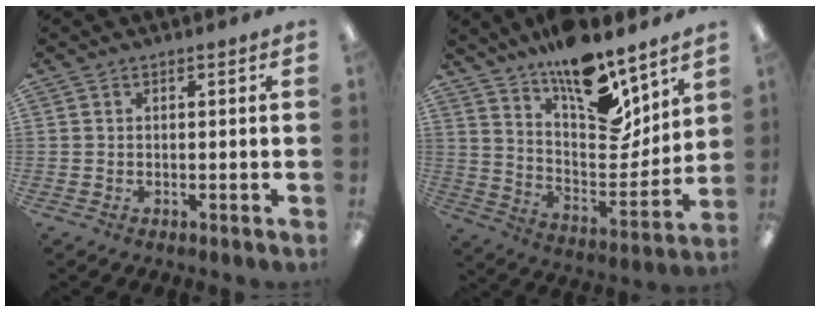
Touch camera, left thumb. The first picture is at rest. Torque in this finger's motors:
{"motor_torque": [3.00, 1.77, 1.69, -1.08, 0.13]}